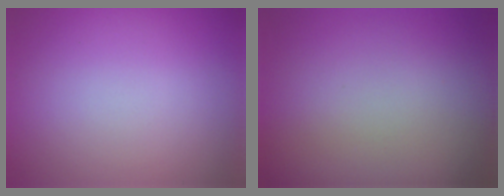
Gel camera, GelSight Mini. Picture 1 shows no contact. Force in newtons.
{"total": 0.0}